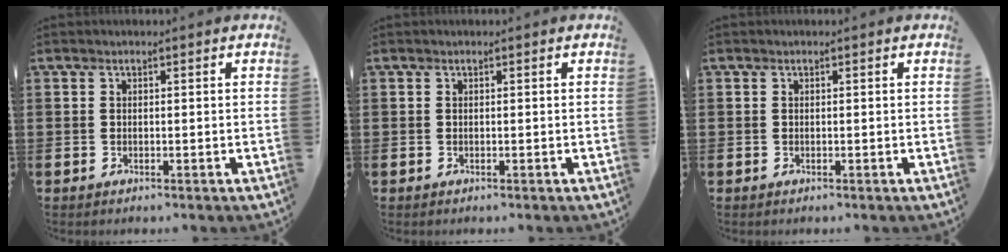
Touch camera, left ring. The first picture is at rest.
{"total": 0.0}
{"total": 0.0}